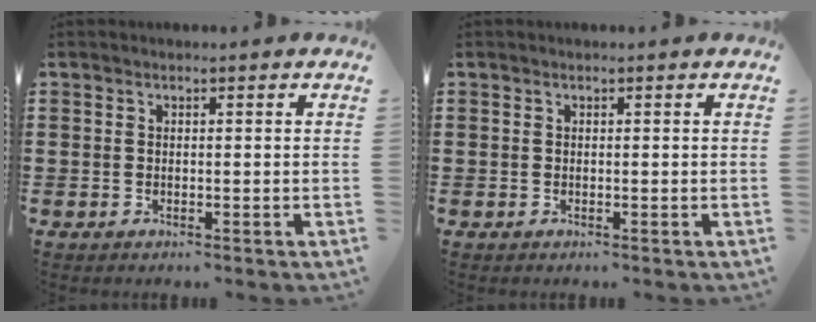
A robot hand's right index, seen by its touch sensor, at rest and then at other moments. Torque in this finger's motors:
{"motor_torque": [1.12, 1.01, -0.01, -0.01]}